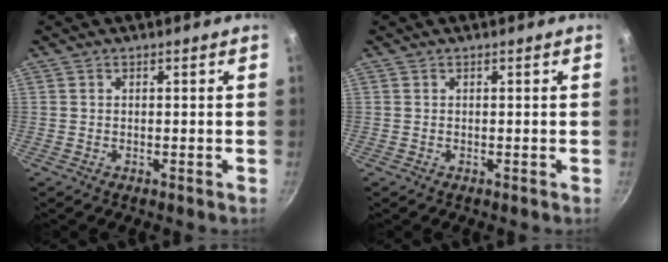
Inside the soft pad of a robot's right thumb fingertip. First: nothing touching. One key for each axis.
{"total": 0.0}